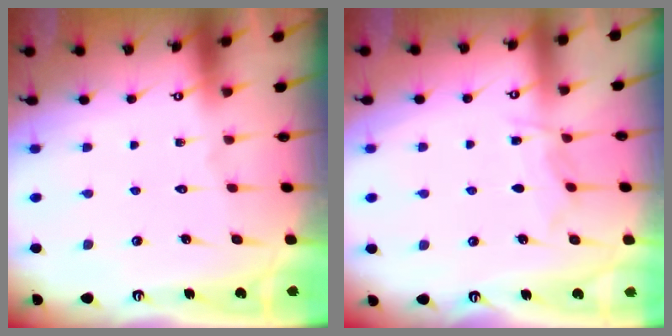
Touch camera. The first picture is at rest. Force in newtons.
{"total": 5.2, "press": 5.2, "slide": 0.7}